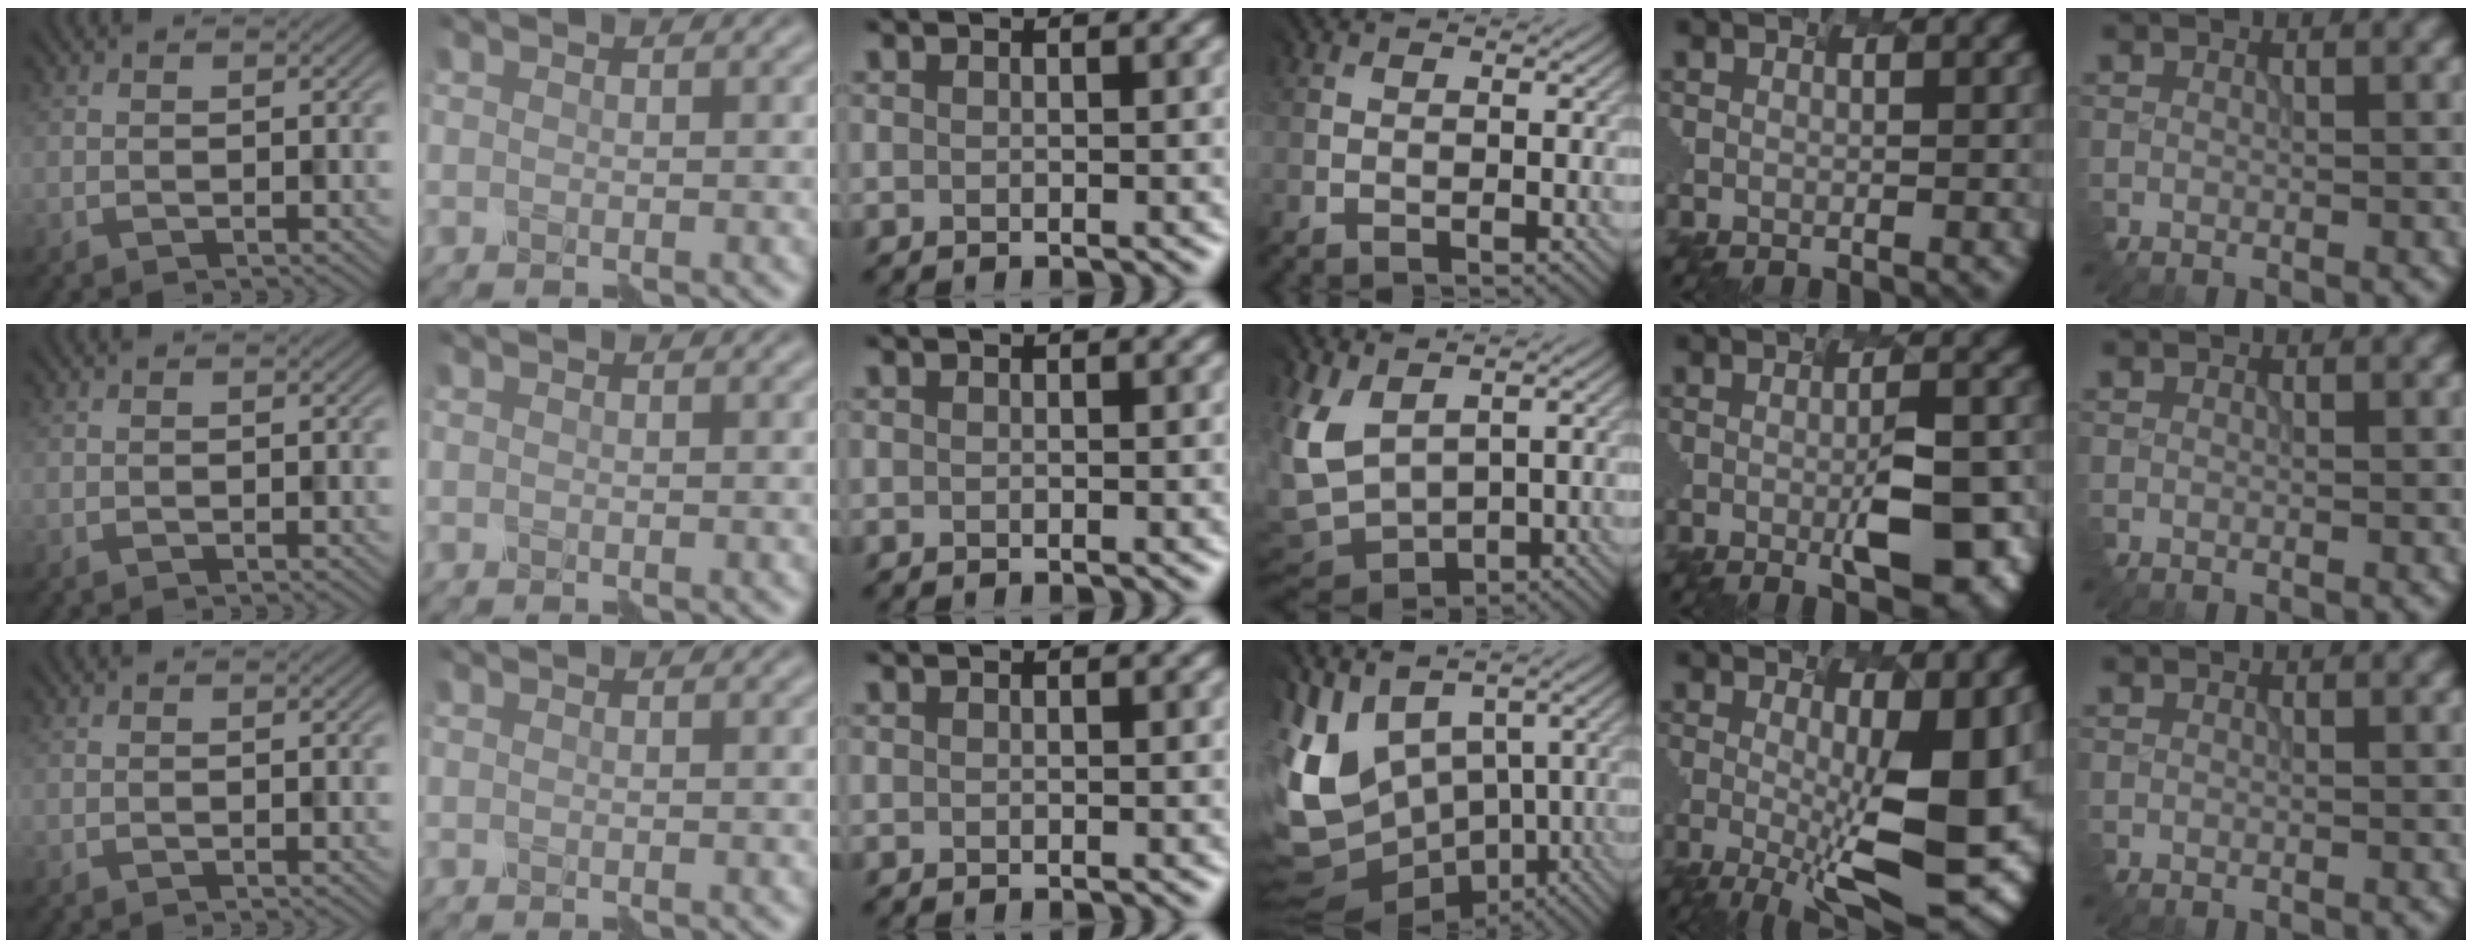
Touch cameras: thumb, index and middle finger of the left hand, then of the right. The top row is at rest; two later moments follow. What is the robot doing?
{"motion": "disassemble", "object": "puzzle pieces"}